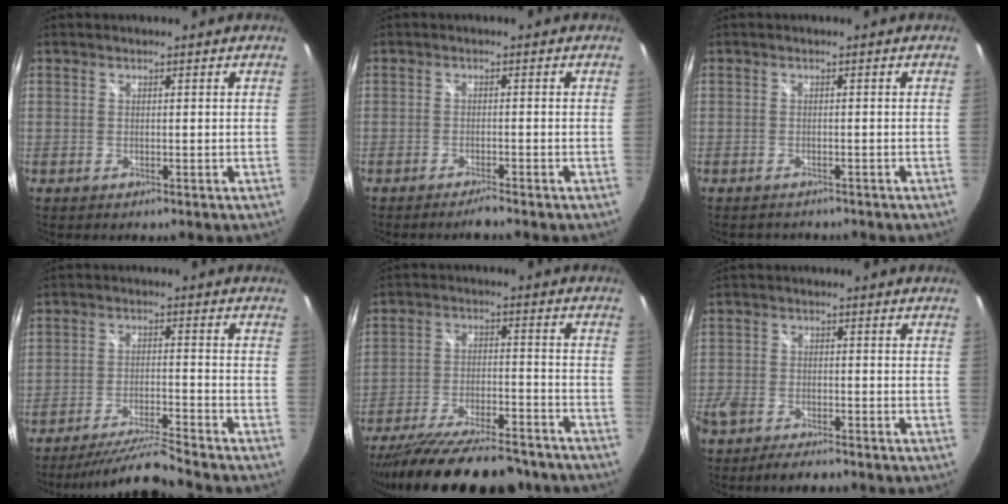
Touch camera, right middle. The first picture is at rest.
{"total": 2.2, "force": [-2.0, -0.1, 1.0], "torque": [-0.028, -0.005, -0.038]}
{"total": 2.6, "force": [-2.4, 0.9, 0.7], "torque": [-0.014, -0.009, -0.033]}
{"total": 9.3, "force": [-8.7, -1.5, 2.9], "torque": [-0.078, -0.002, -0.155]}
{"total": 24.0, "force": [-20.6, 5.4, 11.1], "torque": [-0.203, -0.043, -0.298]}
{"total": 7.3, "force": [-6.0, 2.3, 3.5], "torque": [-0.097, -0.020, -0.110]}